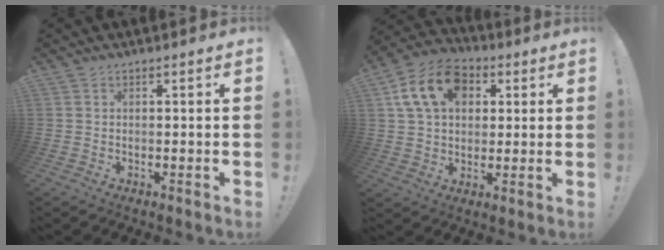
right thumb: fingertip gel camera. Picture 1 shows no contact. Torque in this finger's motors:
{"motor_torque": [0.31, 0.50, 0.76, 0.20, 0.11]}